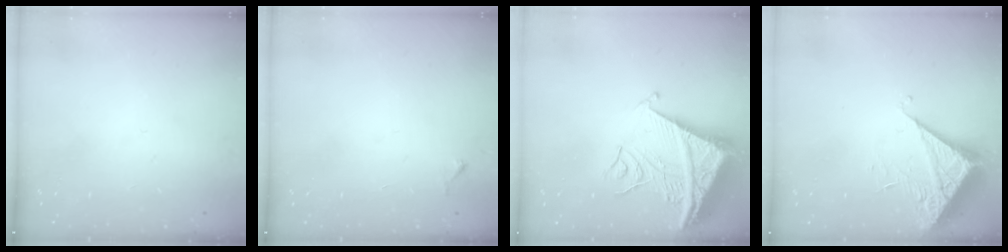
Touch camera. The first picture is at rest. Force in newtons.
{"total": 4.2, "press": 4.1, "slide": 0.4}
{"total": 11.9, "press": 11.8, "slide": 1.2}
{"total": 6.3, "press": 6.3, "slide": 0.2}